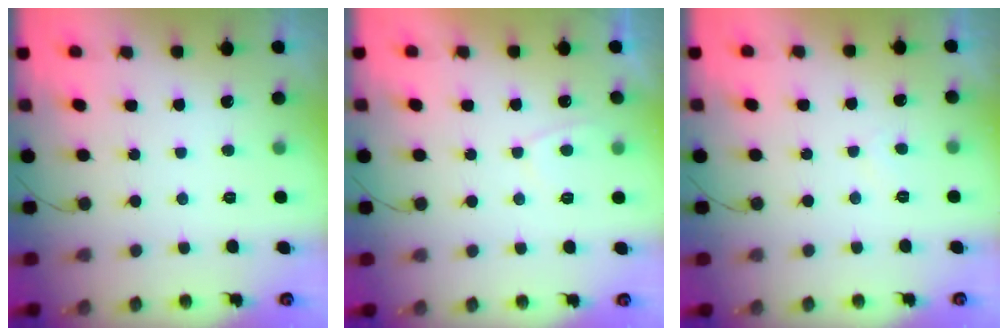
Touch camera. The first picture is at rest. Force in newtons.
{"total": 2.1, "press": 2.0, "slide": 0.6}
{"total": 2.5, "press": 2.4, "slide": 0.5}